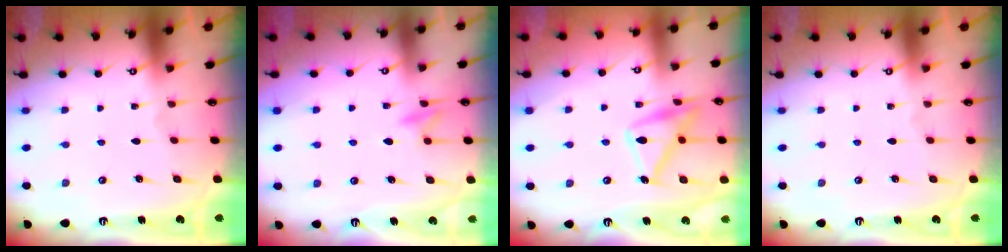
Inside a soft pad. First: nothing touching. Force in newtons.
{"total": 9.0, "press": 8.9, "slide": 1.0}
{"total": 15.7, "press": 15.7, "slide": 0.6}
{"total": 0.0}